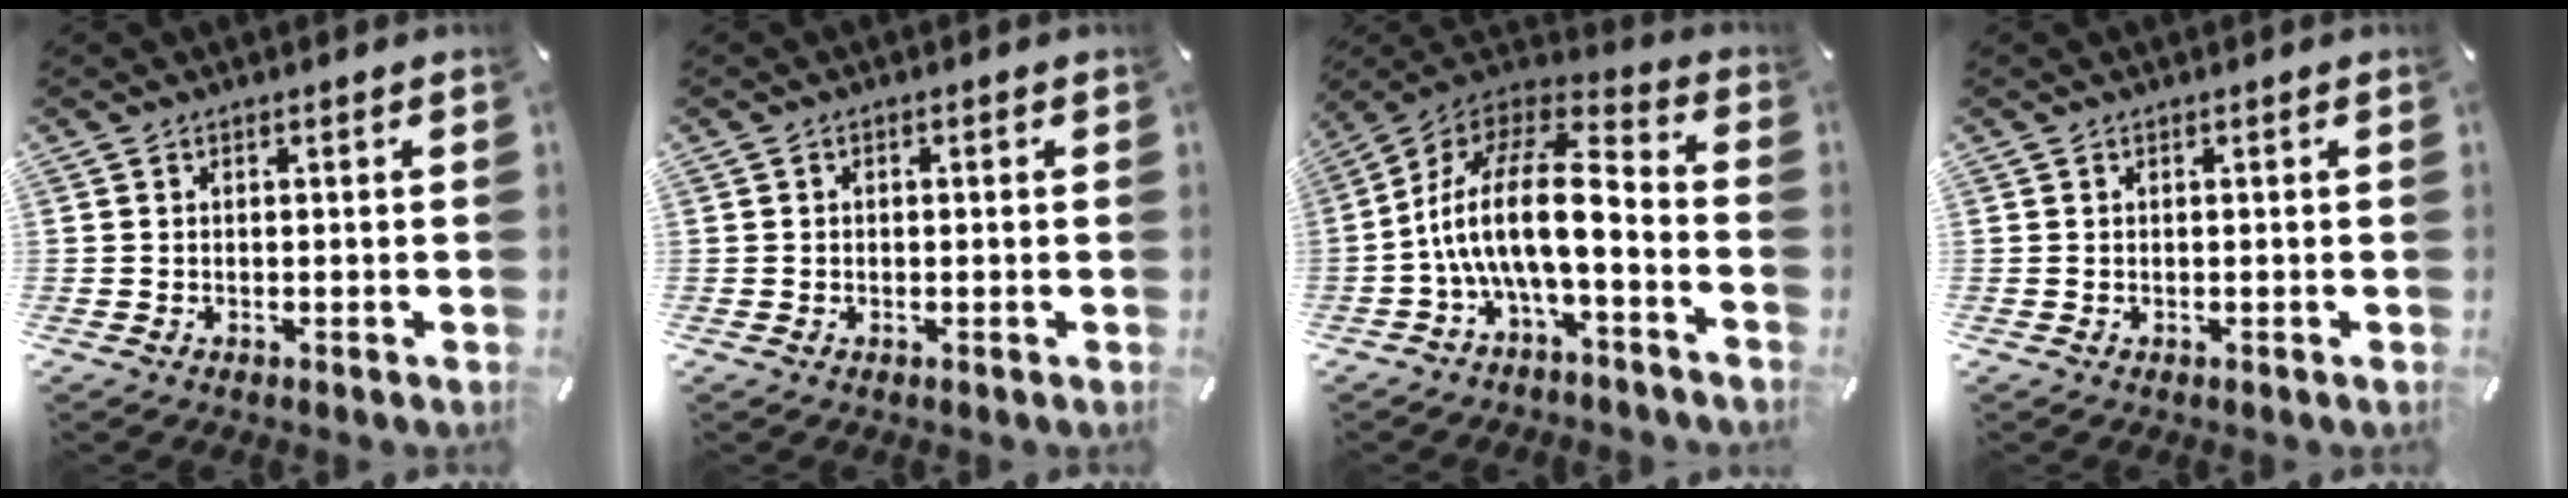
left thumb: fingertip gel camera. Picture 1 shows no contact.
{"total": 0.7, "force": [-0.1, 0.7, 0.2], "torque": [-0.003, 0.005, -0.004]}
{"total": 18.1, "force": [-2.6, 7.6, 16.2], "torque": [-0.317, 0.004, -0.045]}
{"total": 0.0}